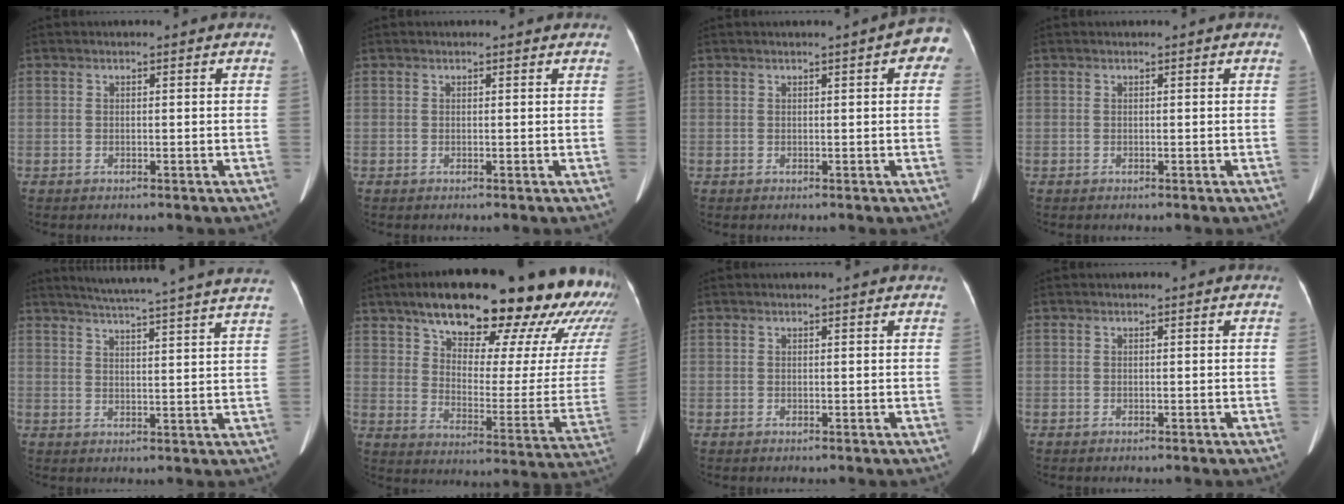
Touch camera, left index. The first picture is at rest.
{"total": 2.2, "force": [2.0, 0.4, 0.8], "torque": [-0.008, 0.002, 0.018]}
{"total": 5.1, "force": [2.2, 1.0, 4.5], "torque": [-0.043, 0.000, 0.019]}
{"total": 0.6, "force": [0.5, -0.1, 0.3], "torque": [0.001, 0.001, 0.010]}
{"total": 21.7, "force": [19.6, -1.1, 9.2], "torque": [-0.146, -0.041, 0.243]}
{"total": 31.0, "force": [24.3, 7.4, 17.8], "torque": [-0.220, -0.046, 0.305]}
{"total": 3.4, "force": [3.1, 0.3, 1.2], "torque": [-0.014, 0.001, 0.027]}
{"total": 0.0}